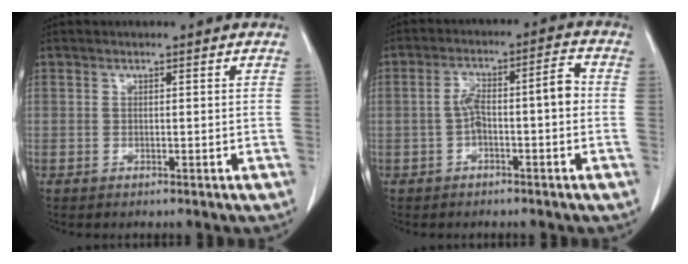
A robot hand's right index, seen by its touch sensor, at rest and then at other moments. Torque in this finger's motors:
{"motor_torque": [0.22, 0.05, 0.19, 0.04]}